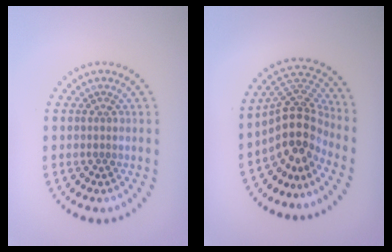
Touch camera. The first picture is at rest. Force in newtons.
{"total": 4.9, "press": 3.7, "slide": 3.3}